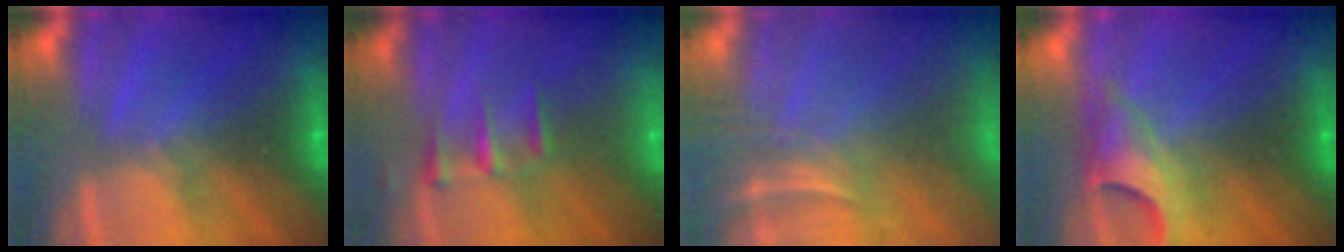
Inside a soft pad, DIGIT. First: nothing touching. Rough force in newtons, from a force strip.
{"total": 2.4}
{"total": 7.4}
{"total": 4.8}